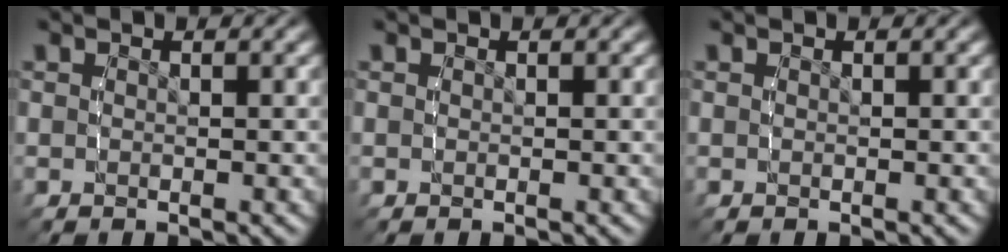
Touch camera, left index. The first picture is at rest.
{"total": 0.0}
{"total": 0.0}